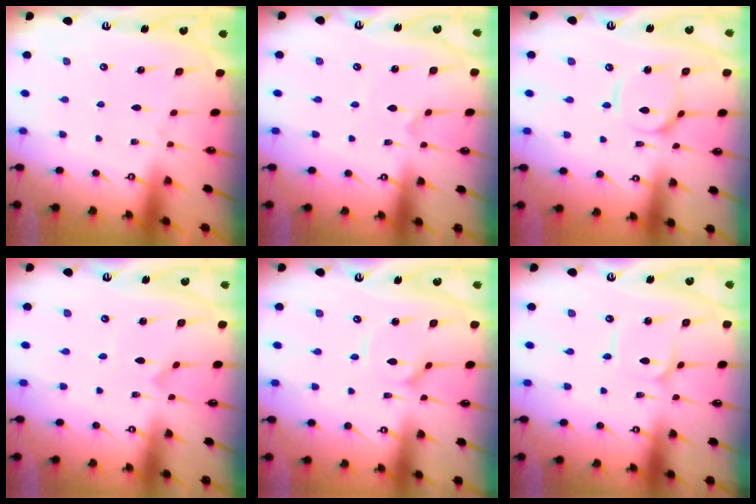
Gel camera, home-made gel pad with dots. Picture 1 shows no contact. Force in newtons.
{"total": 1.0, "press": 0.9, "slide": 0.4}
{"total": 6.5, "press": 6.5, "slide": 0.6}
{"total": 0.0}
{"total": 3.3, "press": 3.3, "slide": 0.4}
{"total": 2.3, "press": 2.2, "slide": 0.3}